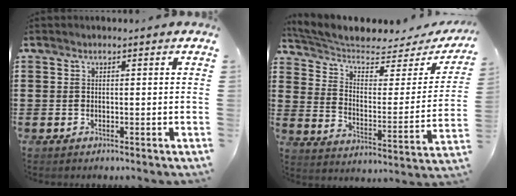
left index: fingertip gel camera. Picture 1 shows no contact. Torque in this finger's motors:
{"motor_torque": [1.06, -1.08, 0.13, 0.09]}